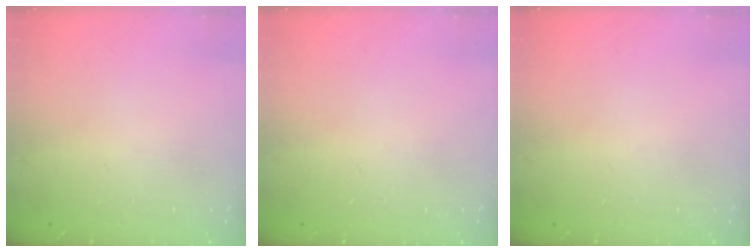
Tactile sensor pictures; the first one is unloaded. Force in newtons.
{"total": 0.0}
{"total": 0.0}